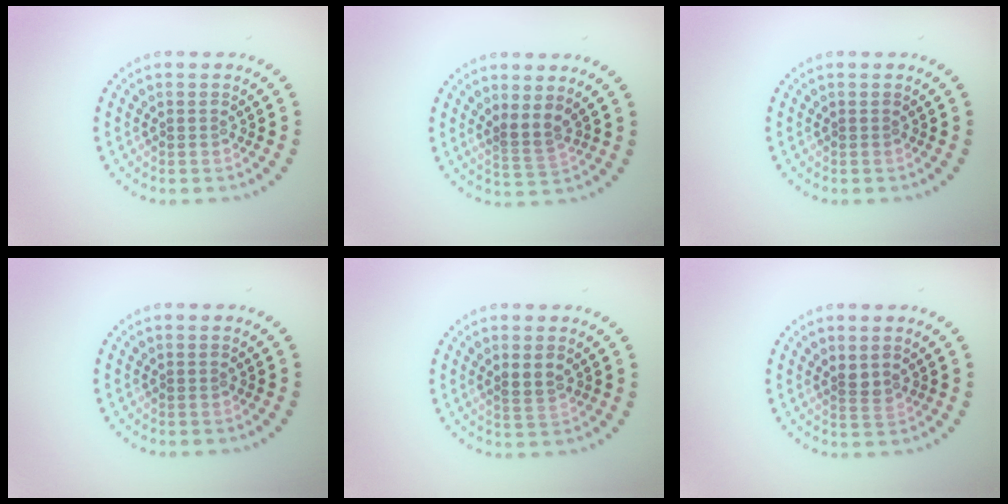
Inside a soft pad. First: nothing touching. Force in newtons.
{"total": 2.0, "press": 1.3, "slide": 1.5}
{"total": 0.0}
{"total": 0.0}
{"total": 1.7, "press": 1.7, "slide": 0.3}
{"total": 1.6, "press": 1.3, "slide": 0.9}